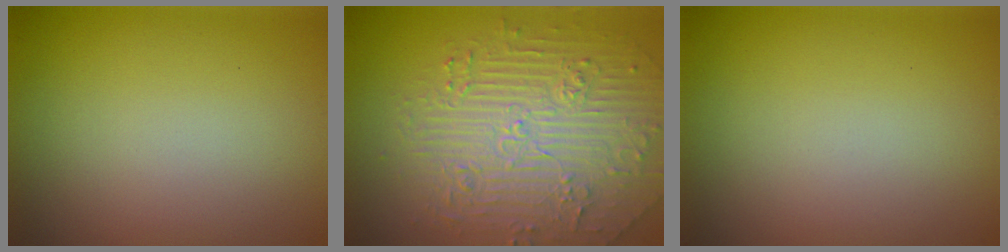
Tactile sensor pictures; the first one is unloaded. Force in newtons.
{"total": 5.3, "press": 5.0, "slide": 1.6}
{"total": 0.0}